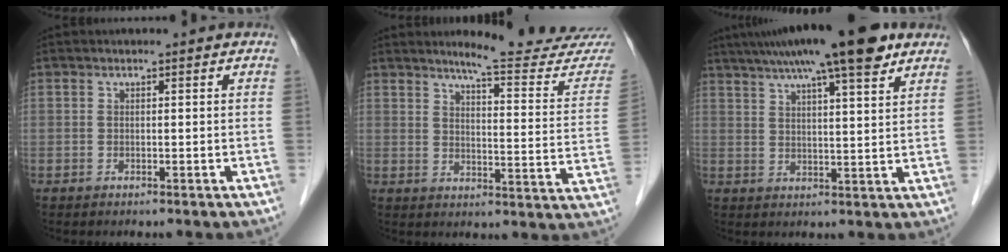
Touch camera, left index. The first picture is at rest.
{"total": 17.4, "force": [16.3, 0.4, 6.1], "torque": [-0.074, -0.089, 0.189]}
{"total": 16.1, "force": [11.6, 1.4, 11.0], "torque": [-0.182, 0.035, 0.167]}